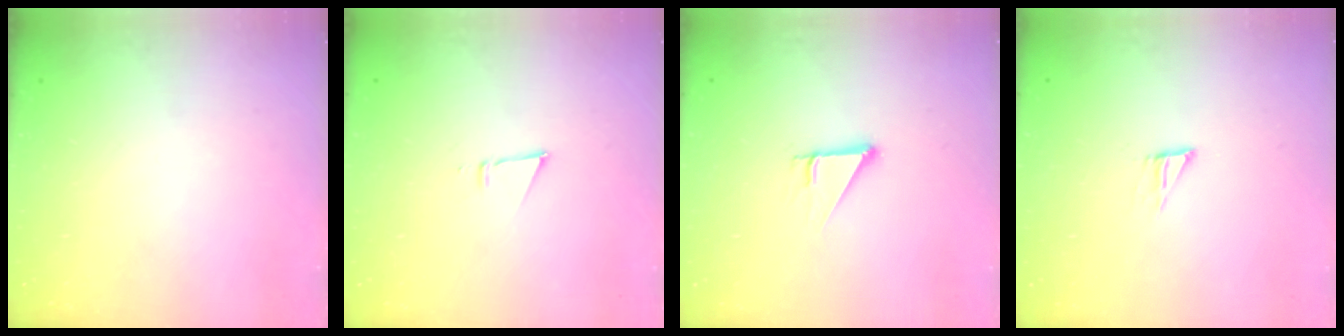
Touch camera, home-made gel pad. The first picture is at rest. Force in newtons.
{"total": 4.3, "press": 4.2, "slide": 0.7}
{"total": 2.5, "press": 2.5, "slide": 0.1}
{"total": 4.3, "press": 4.3, "slide": 0.3}